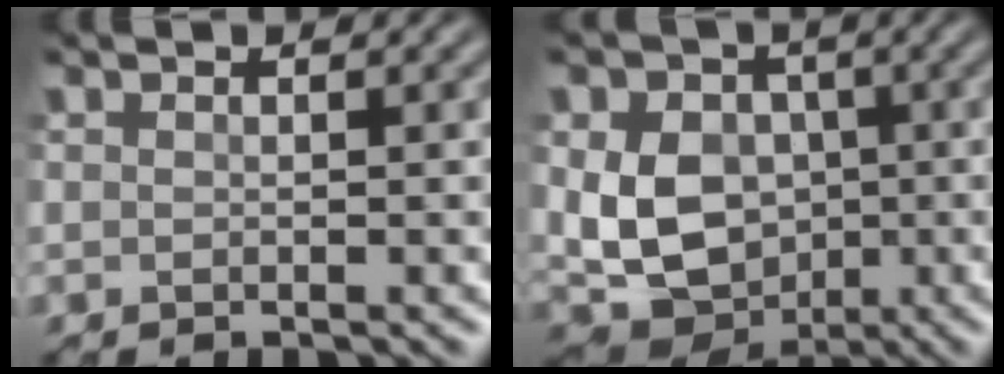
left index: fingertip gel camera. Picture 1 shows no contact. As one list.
[{"total": 10.5, "force": [-0.8, 8.4, 6.2], "torque": [-0.095, -0.015, -0.024]}]